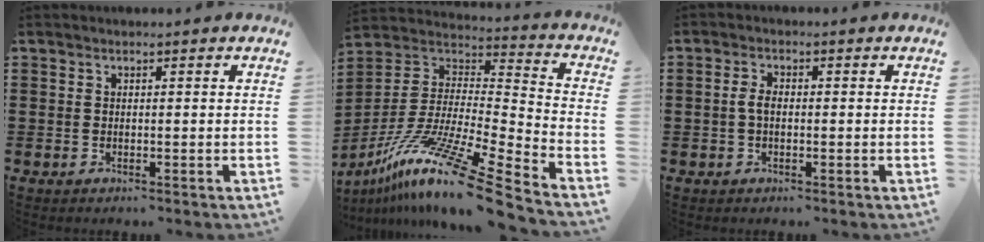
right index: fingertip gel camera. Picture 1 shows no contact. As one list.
[{"total": 15.8, "force": [-11.7, 0.4, 10.6], "torque": [-0.199, 0.020, -0.218]}, {"total": 2.3, "force": [-0.2, 1.1, 2.0], "torque": [-0.047, -0.001, -0.007]}]